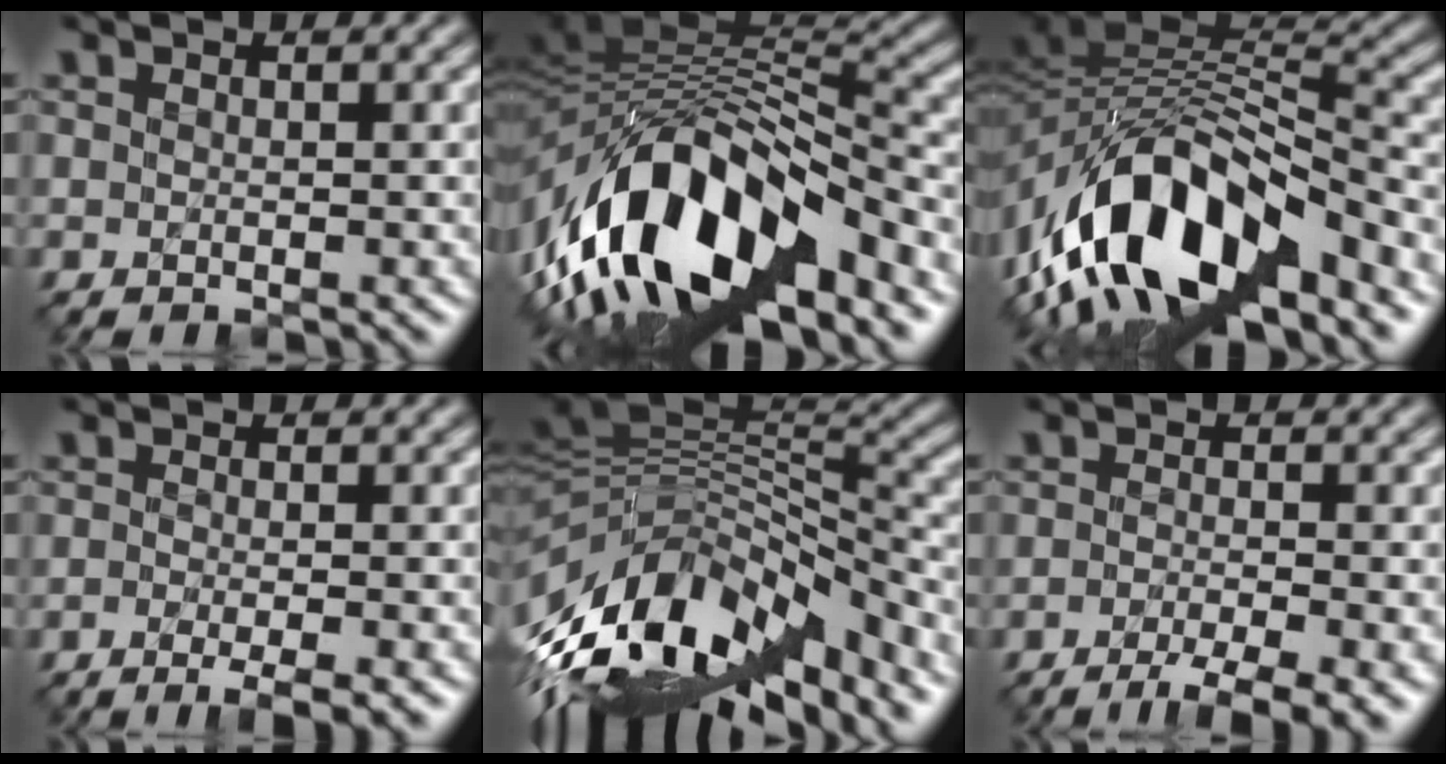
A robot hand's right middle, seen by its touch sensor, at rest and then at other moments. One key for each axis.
{"total": 13.9, "fx": -6.0, "fy": 6.3, "fz": 10.9, "tx": -0.208, "ty": 0.022, "tz": -0.094}
{"total": 12.3, "fx": -6.6, "fy": 5.6, "fz": 8.7, "tx": -0.167, "ty": 0.016, "tz": -0.114}
{"total": 3.3, "fx": -2.0, "fy": 0.5, "fz": 2.6, "tx": -0.048, "ty": -0.004, "tz": -0.031}
{"total": 12.3, "fx": -5.5, "fy": 5.8, "fz": 9.3, "tx": -0.205, "ty": 0.020, "tz": -0.097}
{"total": 4.8, "fx": -3.4, "fy": 0.5, "fz": 3.3, "tx": -0.060, "ty": -0.002, "tz": -0.053}